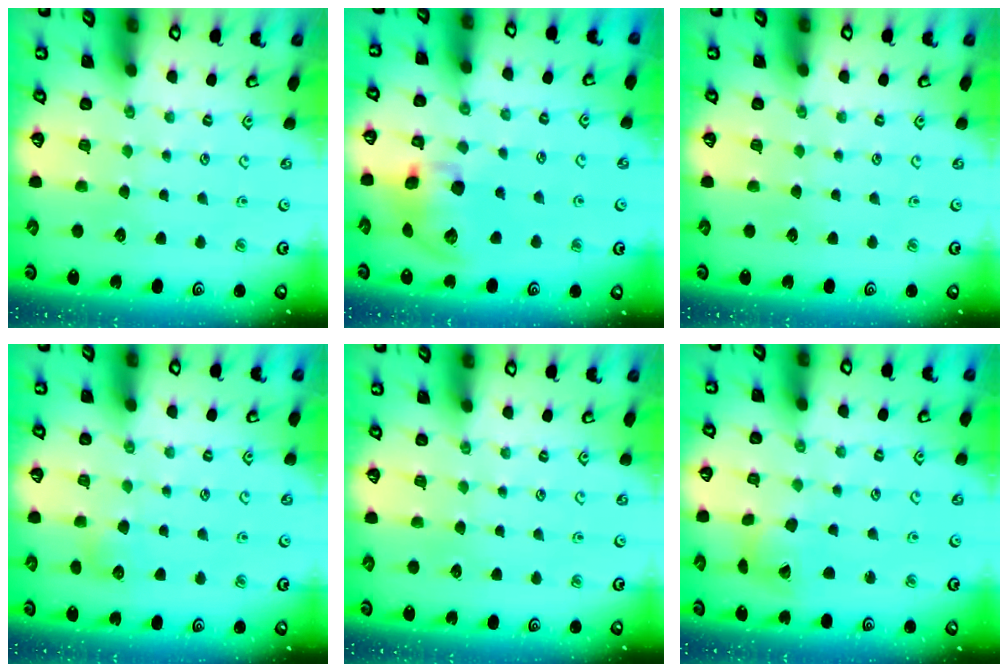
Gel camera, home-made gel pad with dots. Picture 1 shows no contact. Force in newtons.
{"total": 13.2, "press": 13.0, "slide": 2.1}
{"total": 0.0}
{"total": 6.0, "press": 5.9, "slide": 0.5}
{"total": 0.0}
{"total": 8.1, "press": 8.0, "slide": 1.1}